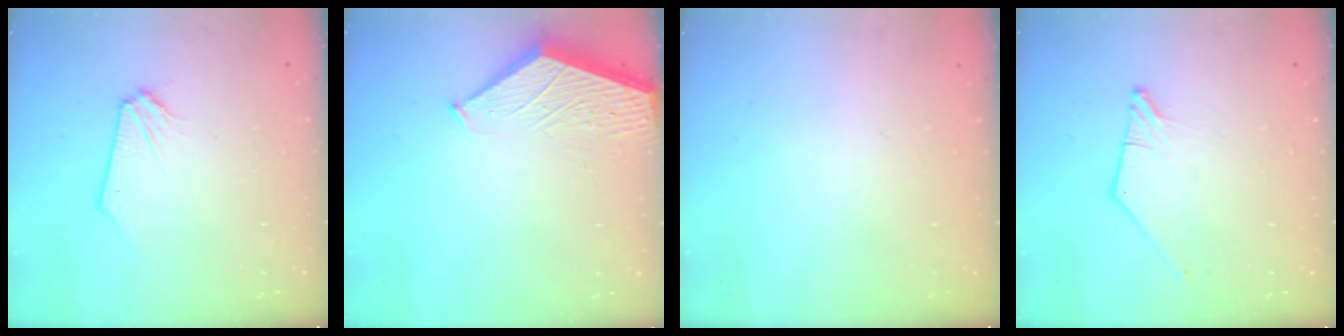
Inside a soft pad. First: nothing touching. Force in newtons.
{"total": 2.1, "press": 2.1, "slide": 0.2}
{"total": 0.7, "press": 0.7, "slide": 0.1}
{"total": 1.3, "press": 1.3, "slide": 0.2}